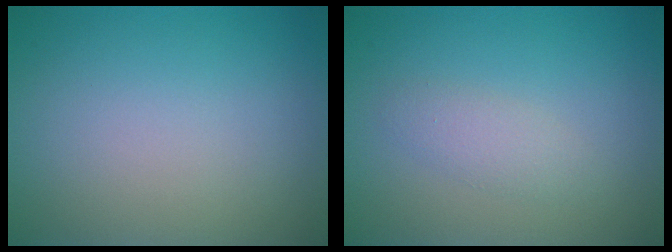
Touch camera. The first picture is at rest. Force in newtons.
{"total": 1.6, "press": 1.6, "slide": 0.0}